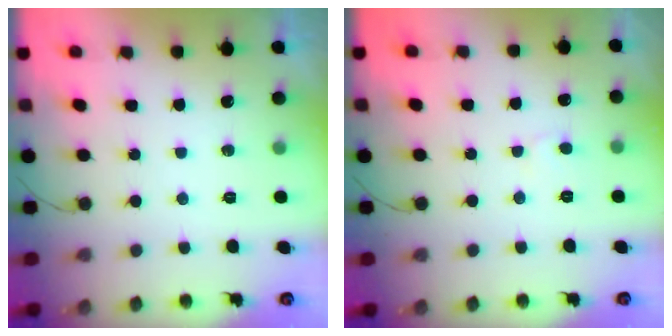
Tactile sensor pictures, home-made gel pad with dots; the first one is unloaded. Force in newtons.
{"total": 4.3, "press": 4.3, "slide": 0.4}